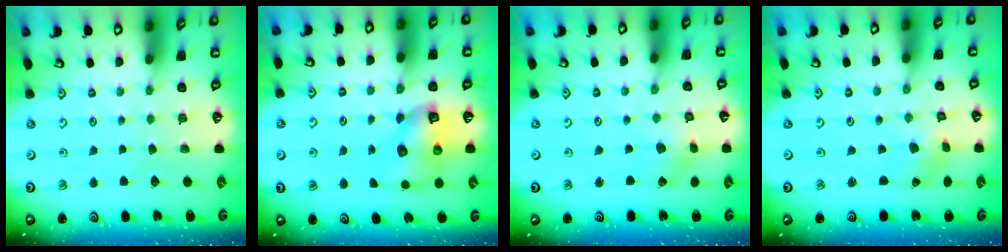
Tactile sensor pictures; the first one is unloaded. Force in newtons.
{"total": 8.1, "press": 8.0, "slide": 0.9}
{"total": 1.9, "press": 1.9, "slide": 0.3}
{"total": 2.7, "press": 2.3, "slide": 1.3}